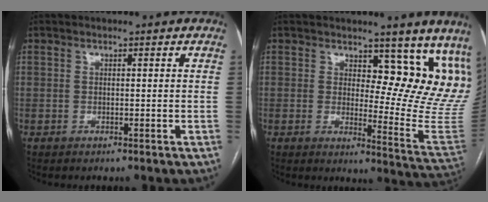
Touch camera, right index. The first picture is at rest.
{"total": 13.3, "force": [10.3, 4.3, 7.2], "torque": [-0.062, -0.042, 0.102]}